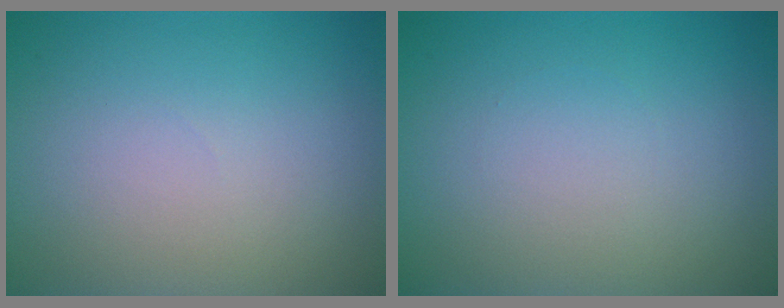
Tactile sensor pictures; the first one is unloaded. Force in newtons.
{"total": 0.0}